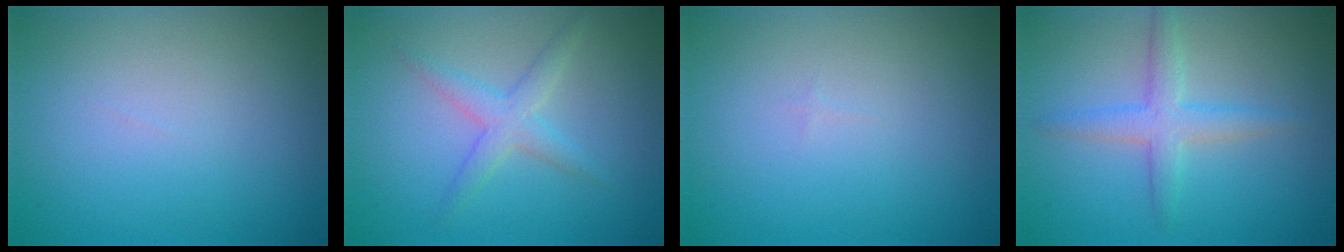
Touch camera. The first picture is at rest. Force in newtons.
{"total": 2.5, "press": 2.5, "slide": 0.0}
{"total": 0.0}
{"total": 3.0, "press": 3.0, "slide": 0.1}